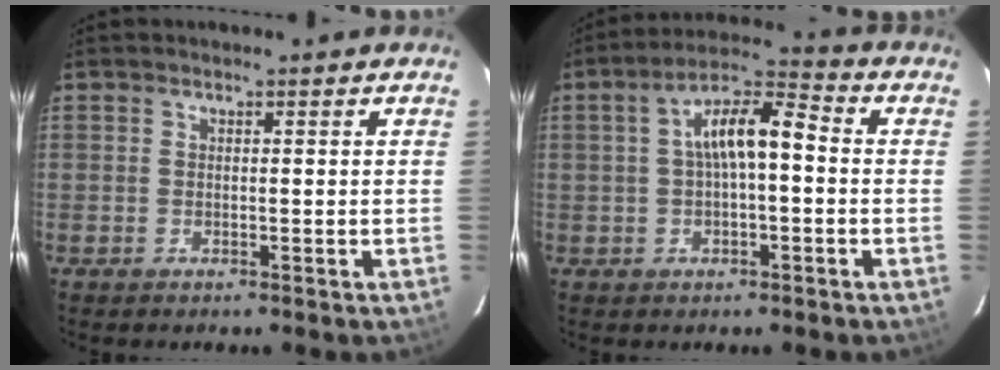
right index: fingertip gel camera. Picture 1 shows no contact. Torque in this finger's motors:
{"motor_torque": [1.17, 0.14, 0.73, 0.14]}